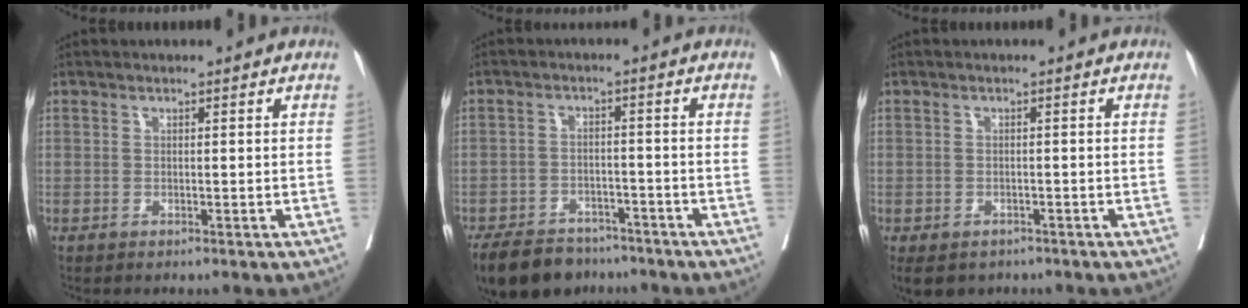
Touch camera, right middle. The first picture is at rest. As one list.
[{"total": 11.6, "force": [-9.3, 5.8, 3.8], "torque": [-0.072, -0.006, -0.136]}, {"total": 6.6, "force": [-4.5, 4.1, 2.4], "torque": [-0.047, -0.002, -0.060]}]